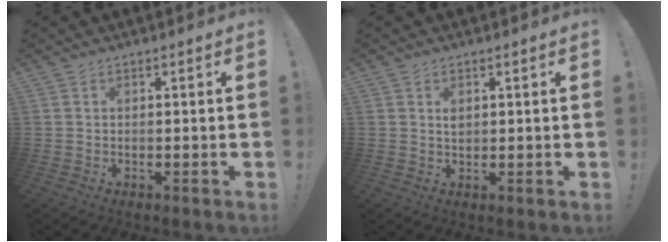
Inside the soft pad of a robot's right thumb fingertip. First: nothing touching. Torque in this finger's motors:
{"motor_torque": [0.03, 0.03, 0.29, -0.40, 0.04]}